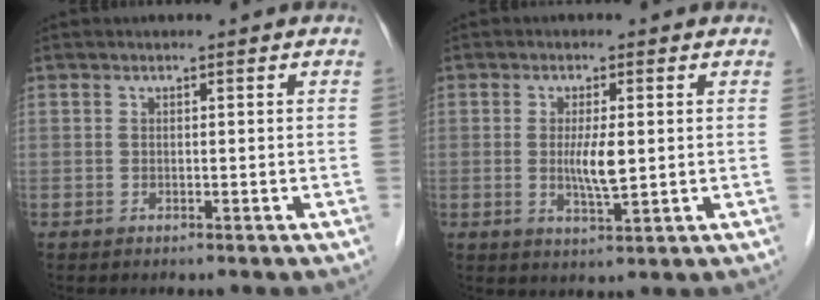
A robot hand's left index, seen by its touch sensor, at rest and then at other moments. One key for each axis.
{"total": 4.4, "fx": 0.1, "fy": 0.9, "fz": 4.3, "tx": -0.076, "ty": -0.010, "tz": 0.003}